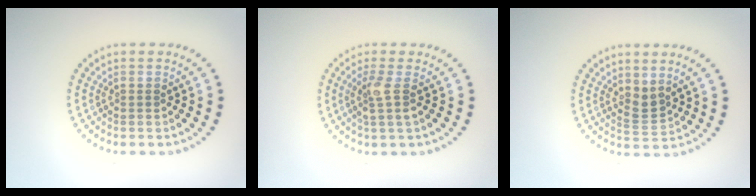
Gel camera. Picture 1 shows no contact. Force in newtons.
{"total": 2.0, "press": 1.5, "slide": 1.3}
{"total": 1.8, "press": 1.4, "slide": 1.2}